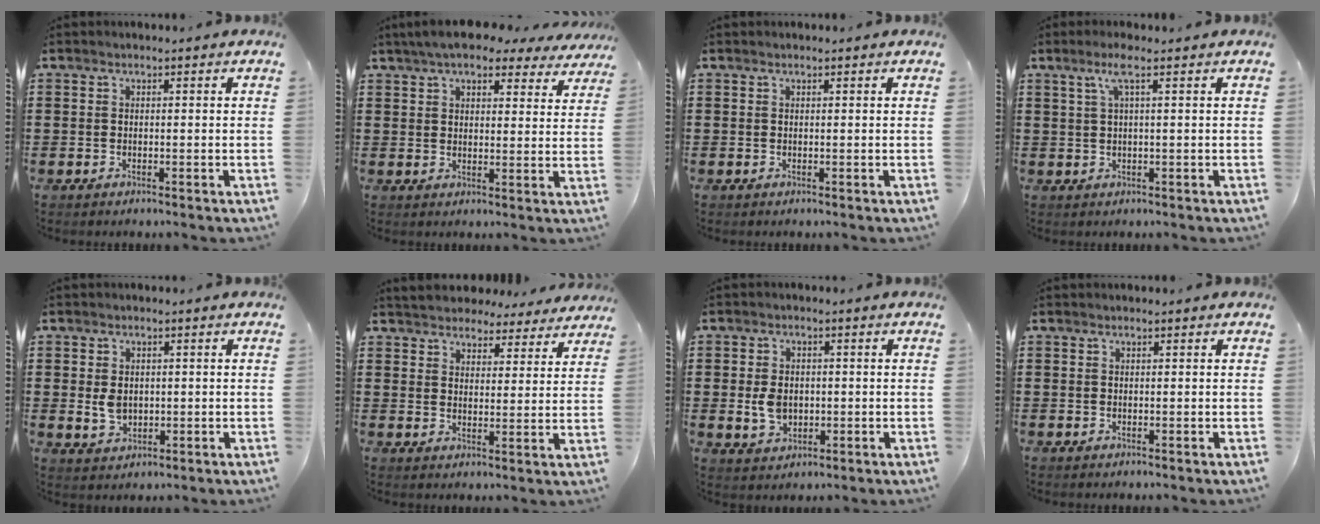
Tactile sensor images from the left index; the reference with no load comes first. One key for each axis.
{"total": 6.4, "fx": 5.6, "fy": 1.4, "fz": 2.8, "tx": -0.064, "ty": -0.011, "tz": 0.102}
{"total": 0.0}
{"total": 3.3, "fx": 1.6, "fy": 0.0, "fz": 2.9, "tx": -0.063, "ty": 0.001, "tz": 0.026}
{"total": 3.3, "fx": 0.3, "fy": 2.4, "fz": 2.3, "tx": -0.040, "ty": 0.004, "tz": 0.005}
{"total": 4.5, "fx": 4.4, "fy": 0.6, "fz": 0.1, "tx": -0.025, "ty": -0.021, "tz": 0.078}
{"total": 4.4, "fx": 0.0, "fy": 3.2, "fz": 3.1, "tx": -0.062, "ty": 0.003, "tz": -0.004}
{"total": 0.0}